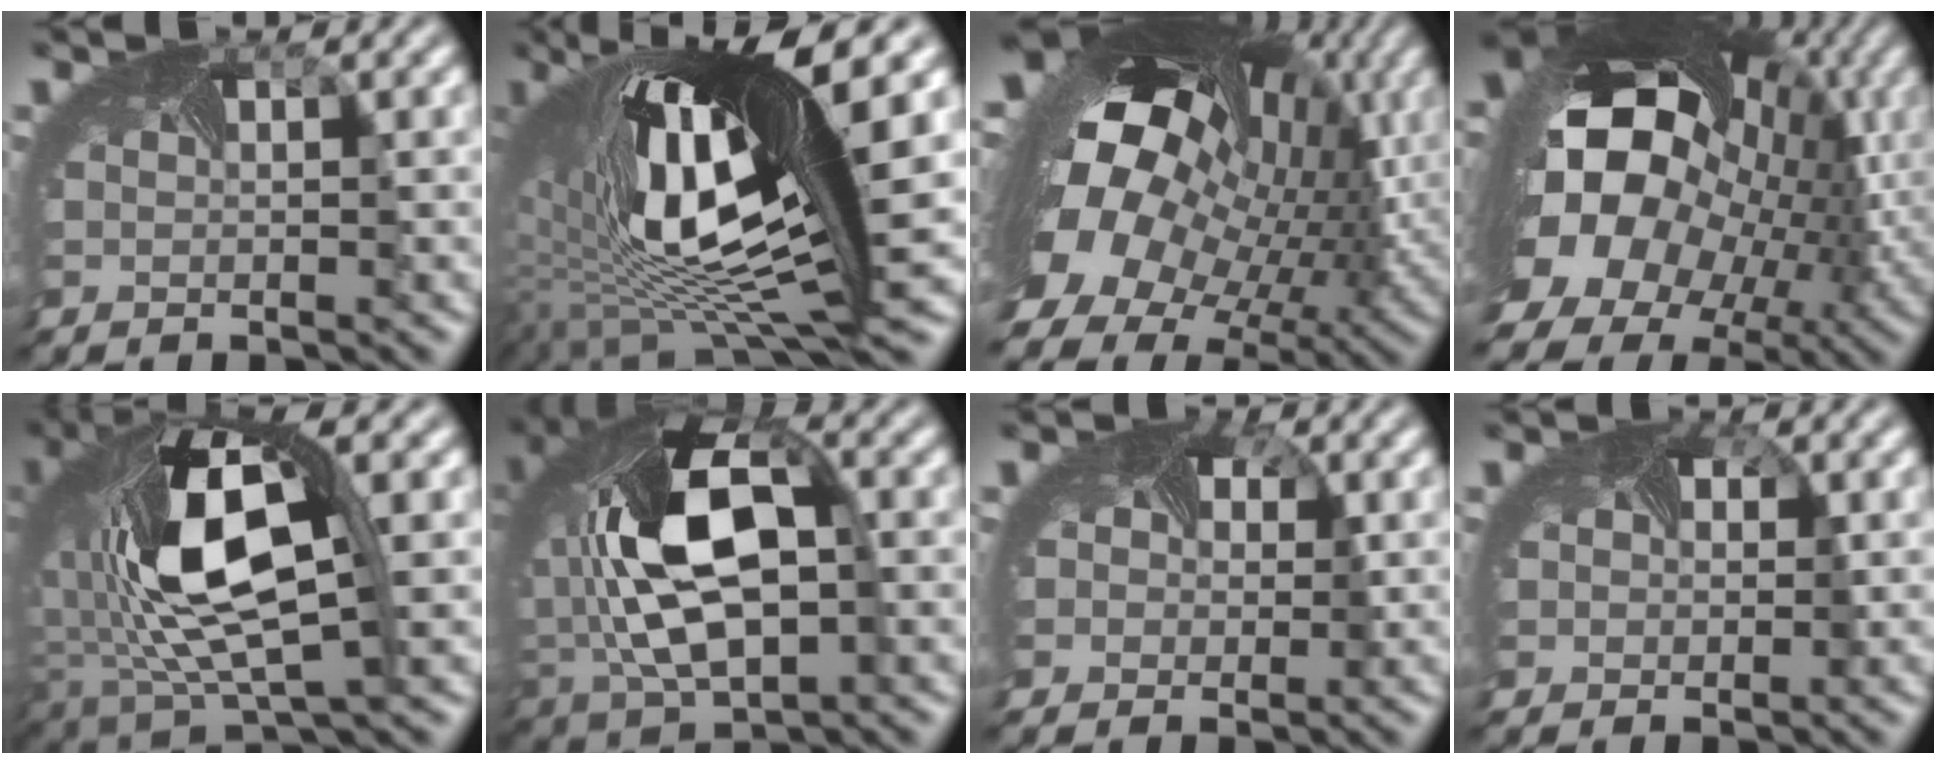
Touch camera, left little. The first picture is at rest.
{"total": 16.2, "force": [1.5, 5.9, 15.0], "torque": [-0.275, -0.017, 0.046]}
{"total": 18.1, "force": [-1.2, 13.7, 11.7], "torque": [-0.237, -0.020, -0.009]}
{"total": 19.0, "force": [-1.7, 15.6, 10.7], "torque": [-0.208, -0.039, -0.046]}
{"total": 9.7, "force": [0.2, 5.0, 8.3], "torque": [-0.176, -0.011, 0.019]}
{"total": 11.5, "force": [0.0, 6.8, 9.3], "torque": [-0.212, -0.009, 0.015]}
{"total": 4.0, "force": [0.5, 3.3, 2.3], "torque": [-0.053, -0.002, 0.017]}
{"total": 1.9, "force": [0.5, 1.5, 1.2], "torque": [-0.037, -0.004, 0.016]}